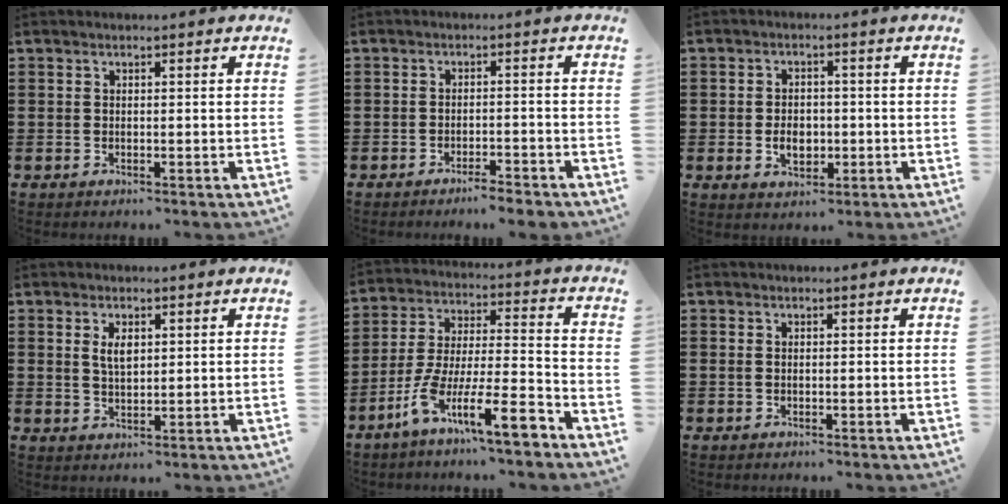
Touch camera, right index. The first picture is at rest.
{"total": 2.7, "force": [-2.5, 0.0, 1.0], "torque": [-0.018, 0.001, -0.050]}
{"total": 3.9, "force": [-0.7, 2.7, 2.6], "torque": [-0.045, 0.003, -0.017]}
{"total": 3.1, "force": [1.1, 1.4, 2.6], "torque": [-0.055, 0.005, 0.018]}
{"total": 13.2, "force": [-9.1, 1.9, 9.4], "torque": [-0.177, 0.008, -0.171]}
{"total": 0.5, "force": [0.0, 0.3, 0.4], "torque": [-0.010, 0.000, -0.001]}